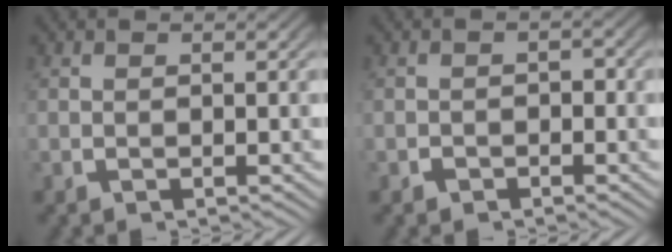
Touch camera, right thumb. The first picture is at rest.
{"total": 1.1, "force": [-0.7, 0.7, 0.3], "torque": [-0.002, -0.007, -0.012]}